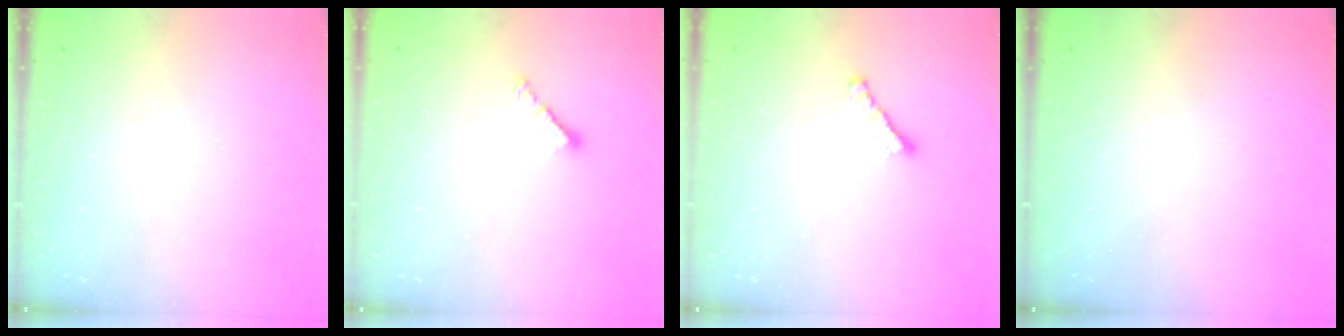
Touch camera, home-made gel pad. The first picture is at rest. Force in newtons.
{"total": 2.9, "press": 2.9, "slide": 0.3}
{"total": 1.8, "press": 1.7, "slide": 0.6}
{"total": 0.0}